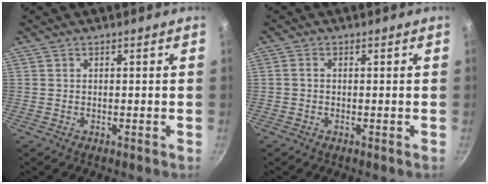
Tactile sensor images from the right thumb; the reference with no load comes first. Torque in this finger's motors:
{"motor_torque": [-0.45, 0.34, -0.23, 0.12, 0.03]}